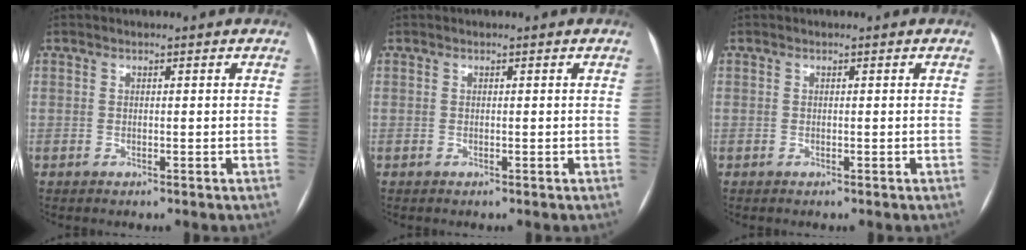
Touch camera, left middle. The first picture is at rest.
{"total": 0.0}
{"total": 0.0}